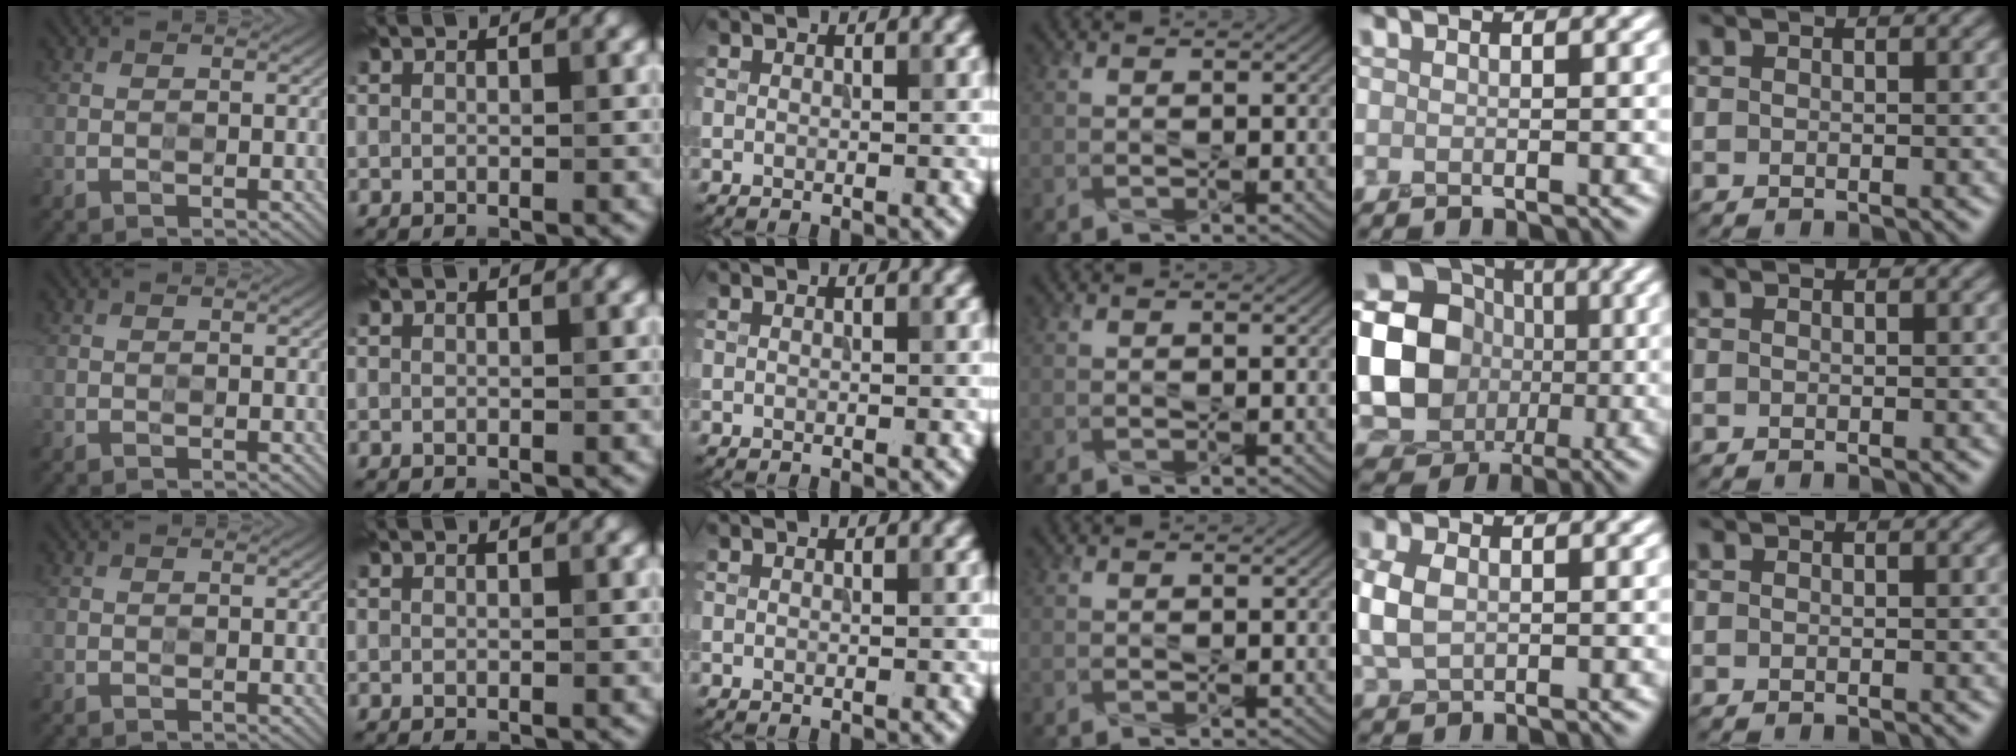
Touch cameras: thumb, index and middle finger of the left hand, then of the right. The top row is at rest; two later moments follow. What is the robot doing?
{"motion": "press", "object": "toy piano key"}